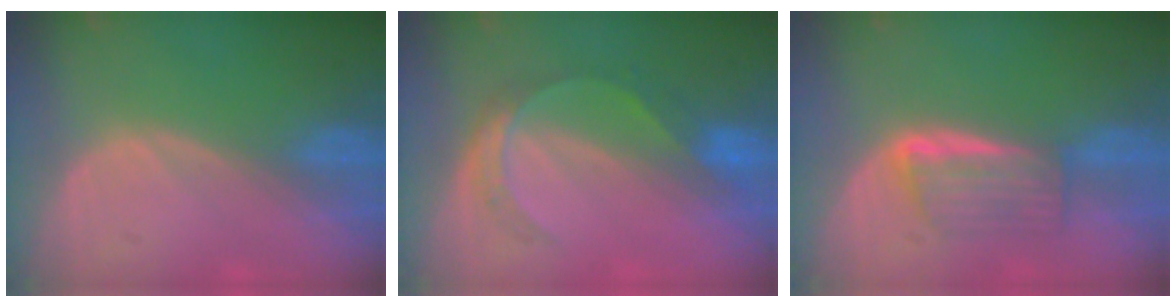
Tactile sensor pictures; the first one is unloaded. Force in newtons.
{"total": 5.2, "press": 4.9, "slide": 1.7}
{"total": 5.8, "press": 5.2, "slide": 2.6}